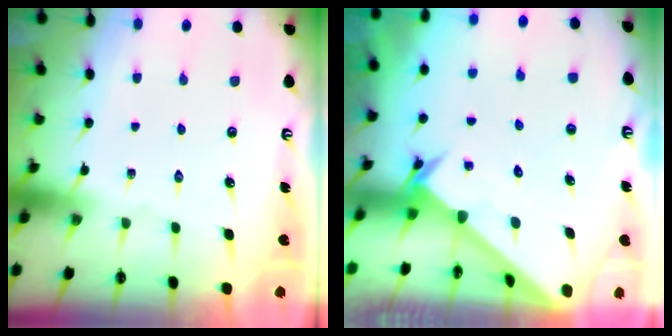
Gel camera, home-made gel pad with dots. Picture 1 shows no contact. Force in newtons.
{"total": 2.6, "press": 2.6, "slide": 0.2}